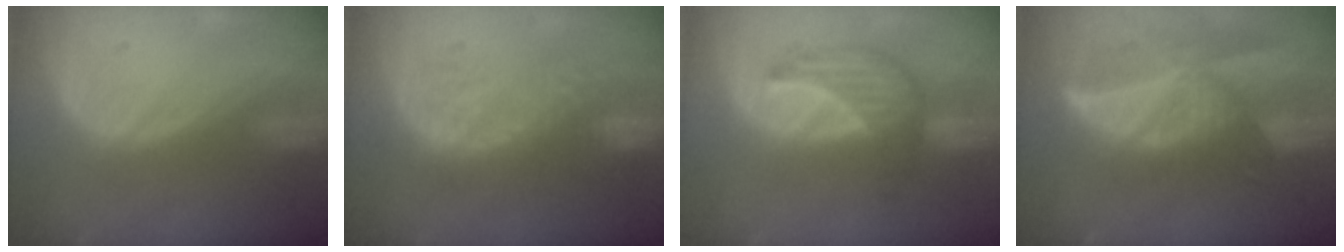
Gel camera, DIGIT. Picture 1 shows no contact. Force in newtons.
{"total": 10.5, "press": 9.2, "slide": 5.1}
{"total": 6.9, "press": 6.6, "slide": 2.0}
{"total": 9.5, "press": 8.5, "slide": 4.3}